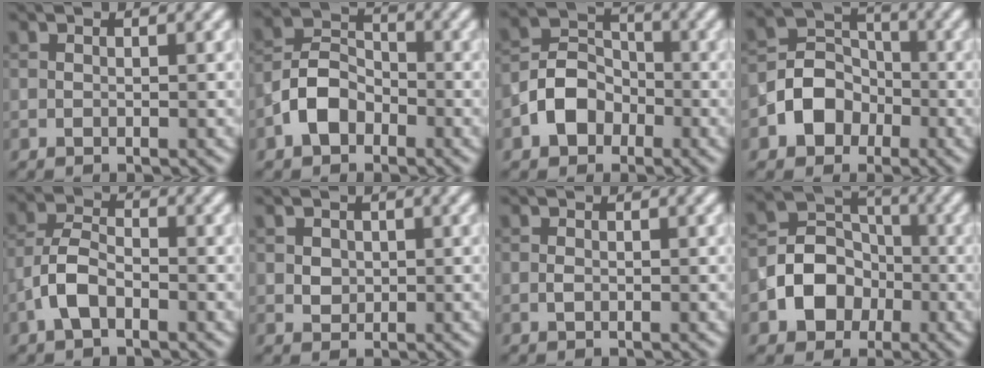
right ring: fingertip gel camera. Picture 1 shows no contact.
{"total": 4.3, "force": [-2.2, 3.0, 2.3], "torque": [-0.045, 0.009, -0.050]}
{"total": 4.4, "force": [-1.9, 3.4, 2.0], "torque": [-0.033, 0.006, -0.042]}
{"total": 4.8, "force": [-1.9, 4.0, 1.9], "torque": [-0.014, 0.007, -0.046]}
{"total": 3.4, "force": [-1.7, 1.7, 2.3], "torque": [-0.047, 0.009, -0.044]}
{"total": 1.6, "force": [0.4, 1.4, 0.7], "torque": [-0.011, 0.002, 0.011]}
{"total": 0.5, "force": [-0.1, 0.3, 0.4], "torque": [-0.010, 0.000, -0.001]}
{"total": 5.9, "force": [-2.0, 4.9, 2.7], "torque": [-0.031, 0.003, -0.048]}